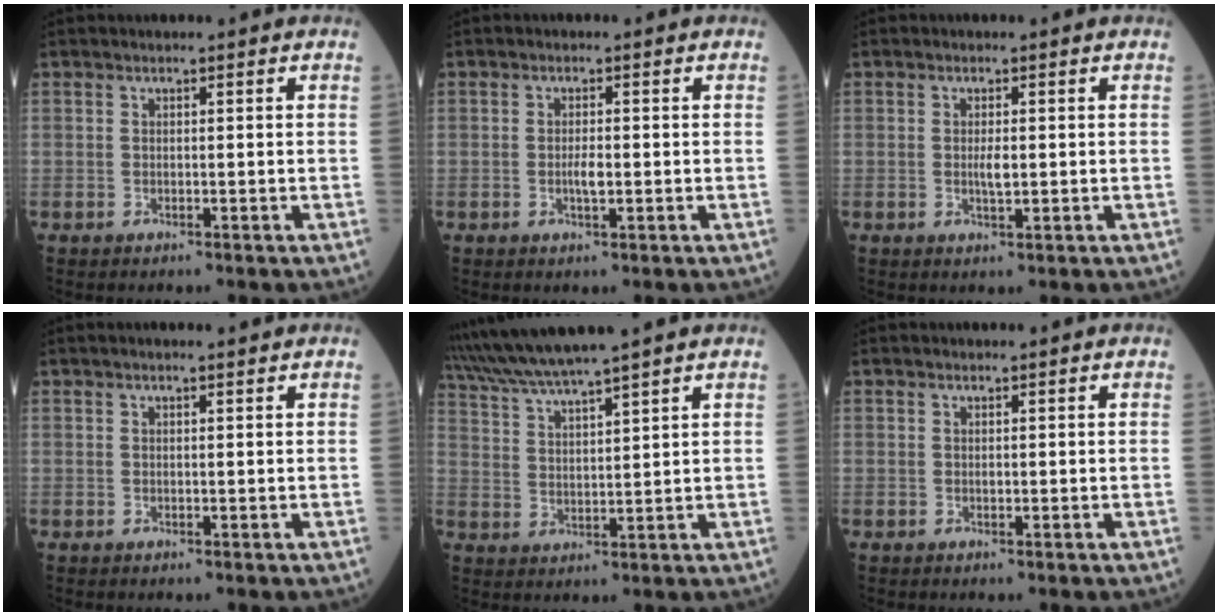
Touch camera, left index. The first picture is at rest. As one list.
[{"total": 2.0, "force": [-0.3, 0.5, 1.9], "torque": [-0.037, 0.001, -0.006]}, {"total": 2.0, "force": [0.0, 0.5, 1.9], "torque": [-0.039, -0.001, 0.001]}, {"total": 1.2, "force": [1.0, 0.0, 0.7], "torque": [-0.013, 0.007, 0.016]}, {"total": 9.7, "force": [8.6, -1.6, 4.4], "torque": [-0.084, 0.017, 0.161]}, {"total": 0.0}]